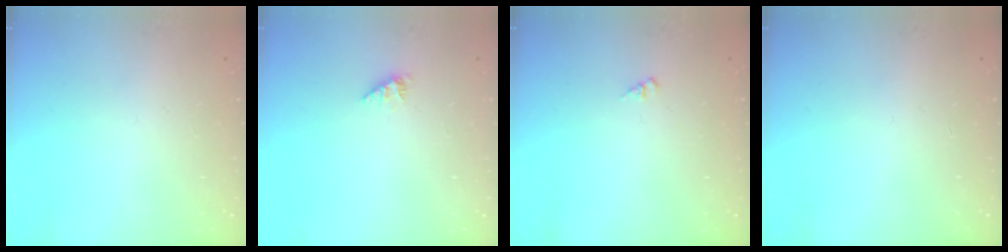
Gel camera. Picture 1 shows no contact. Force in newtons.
{"total": 2.1, "press": 2.1, "slide": 0.3}
{"total": 1.3, "press": 1.3, "slide": 0.3}
{"total": 0.0}